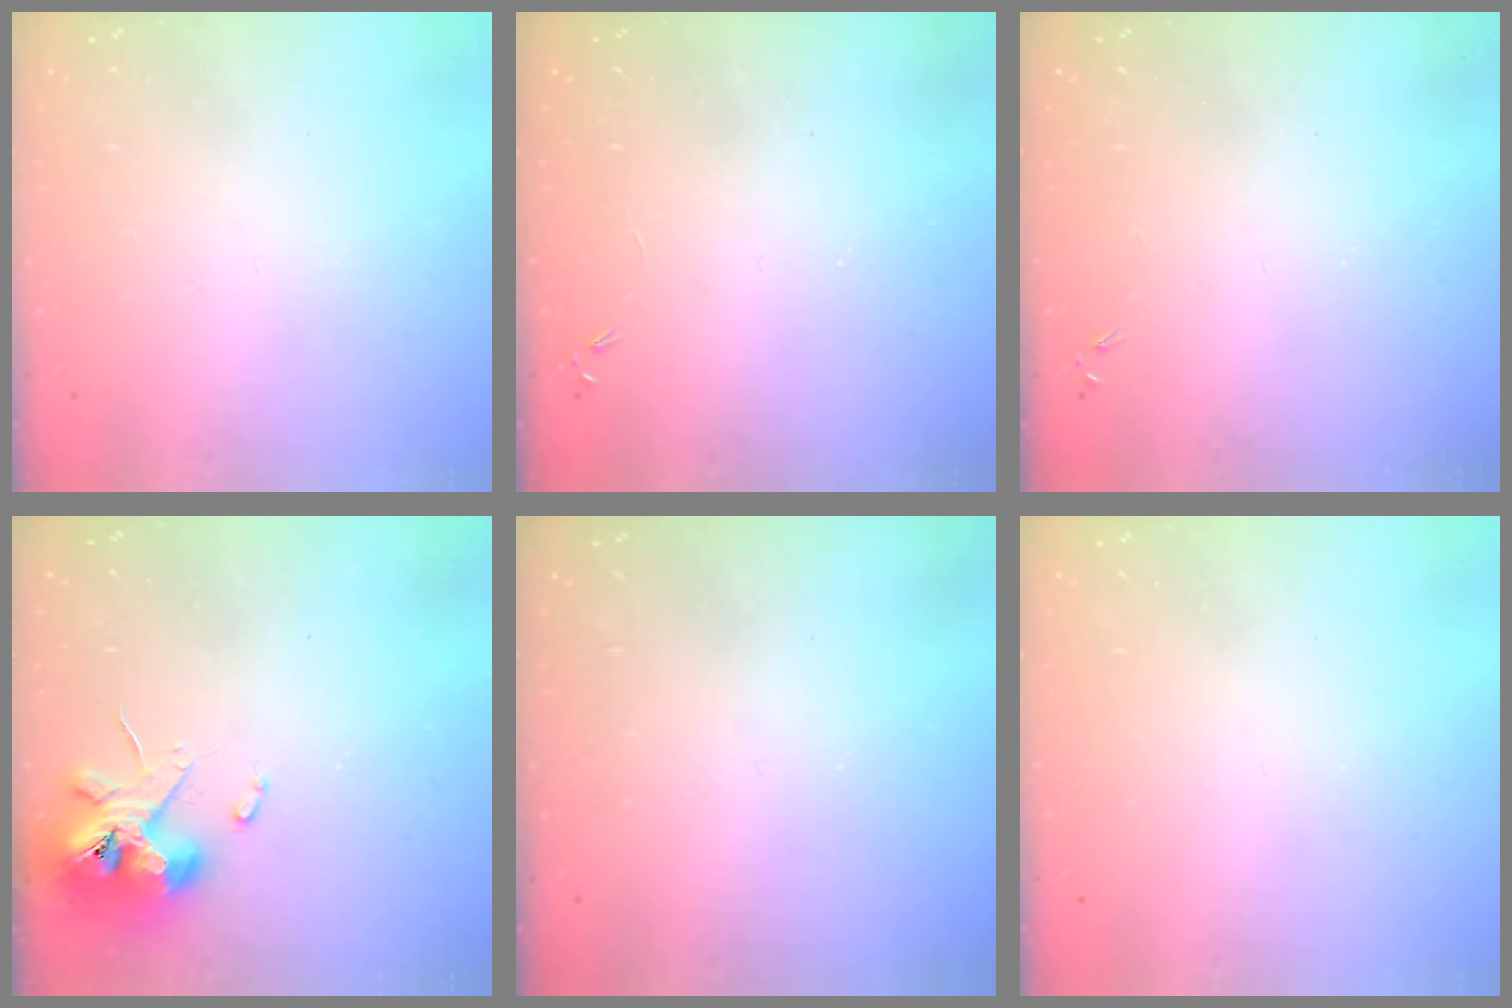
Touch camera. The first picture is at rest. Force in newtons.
{"total": 0.0}
{"total": 0.0}
{"total": 11.0, "press": 10.9, "slide": 1.6}
{"total": 0.0}
{"total": 0.0}